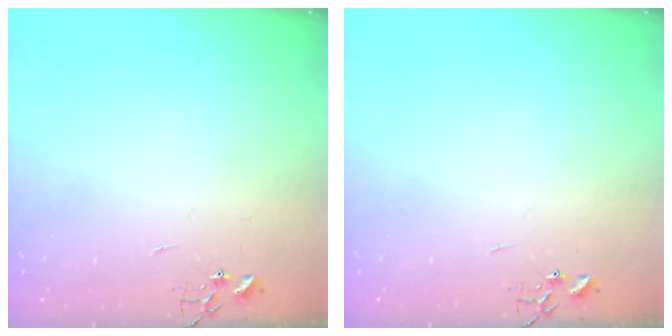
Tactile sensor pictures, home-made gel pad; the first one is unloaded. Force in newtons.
{"total": 0.0}